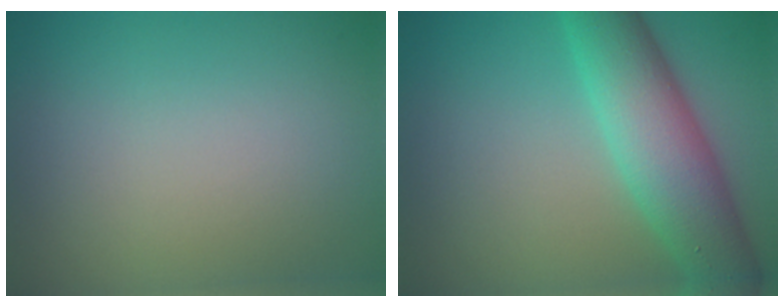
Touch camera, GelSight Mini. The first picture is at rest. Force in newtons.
{"total": 7.4, "press": 7.4, "slide": 0.1}